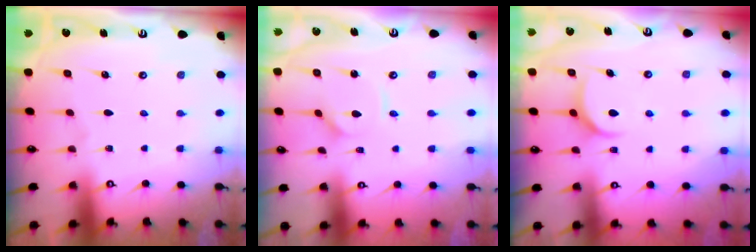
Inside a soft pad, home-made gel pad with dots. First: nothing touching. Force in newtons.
{"total": 1.8, "press": 1.8, "slide": 0.3}
{"total": 7.5, "press": 7.4, "slide": 1.0}